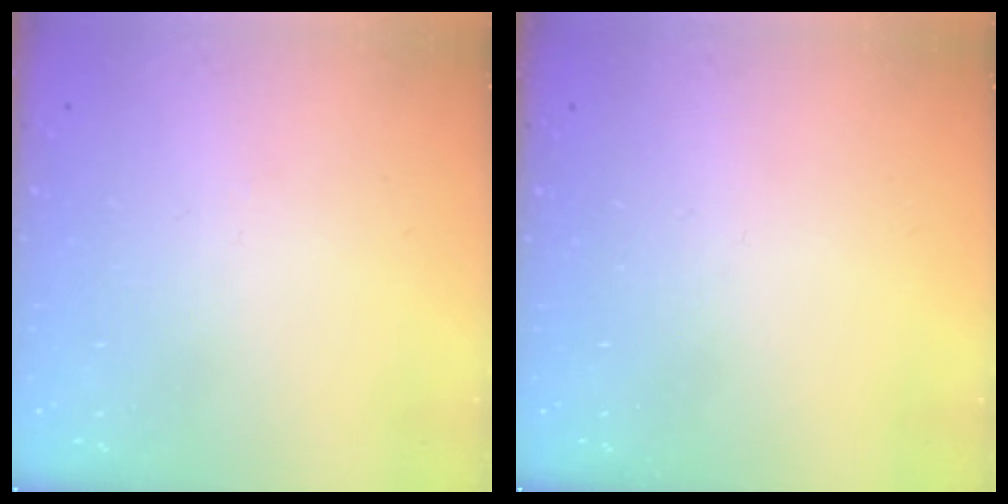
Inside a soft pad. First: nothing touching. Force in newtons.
{"total": 0.0}